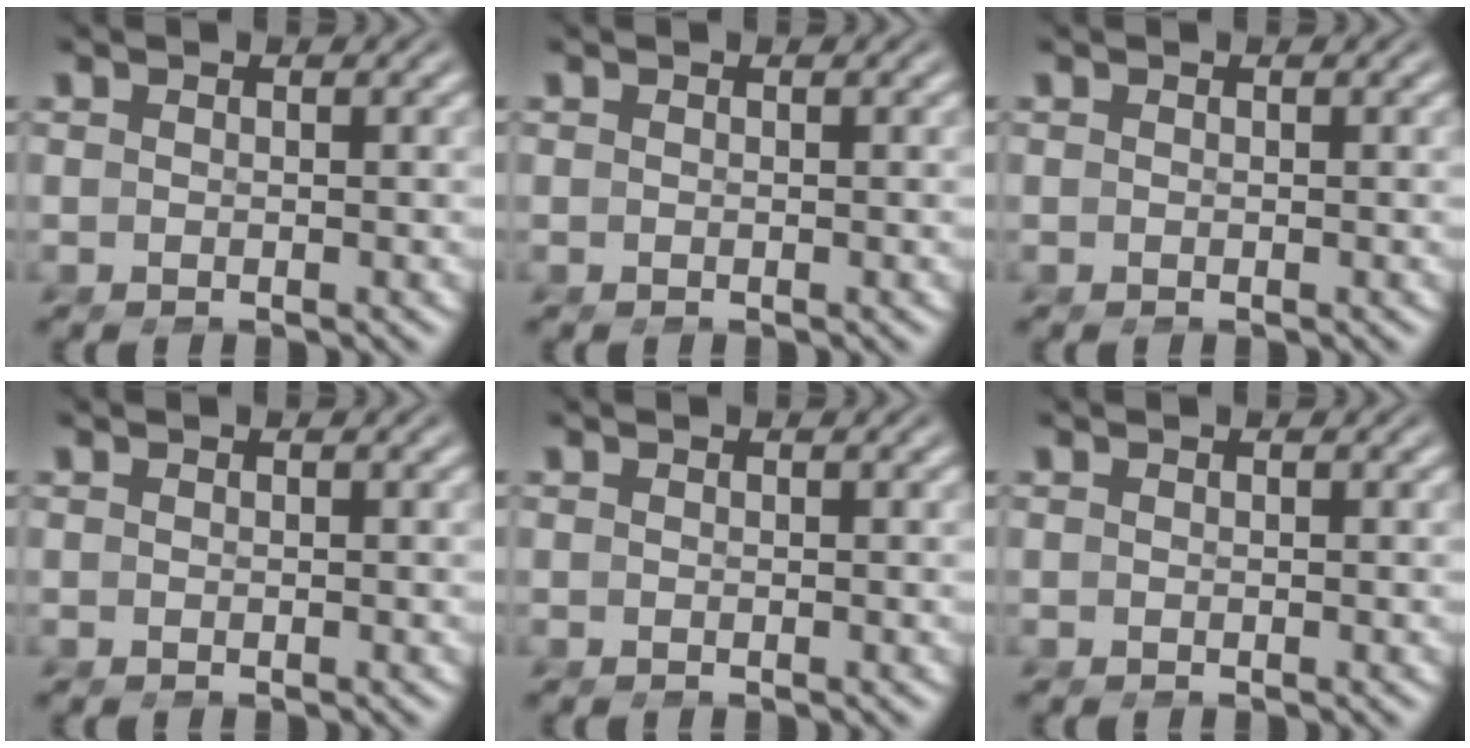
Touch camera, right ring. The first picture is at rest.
{"total": 0.0}
{"total": 0.0}
{"total": 0.0}
{"total": 0.0}
{"total": 0.0}